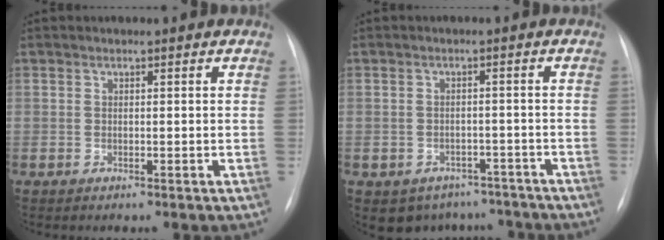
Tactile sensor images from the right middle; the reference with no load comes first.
{"total": 7.6, "force": [-5.9, 4.8, 0.8], "torque": [-0.001, 0.019, -0.068]}